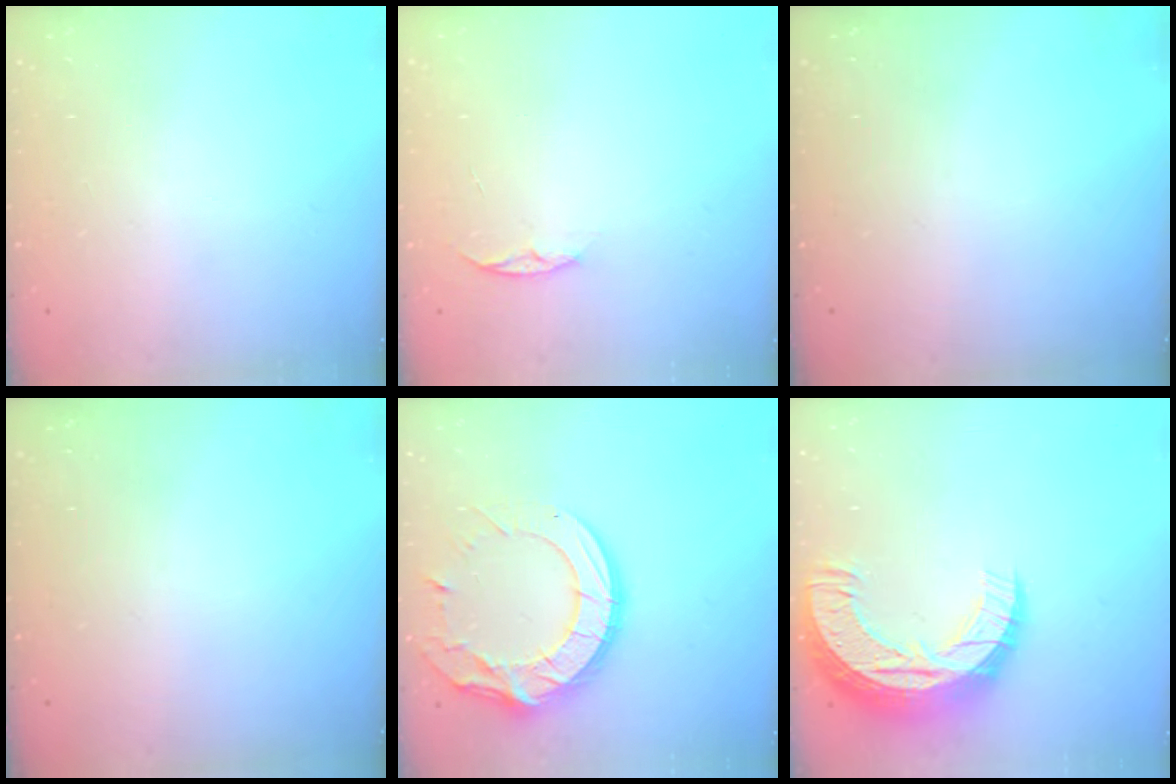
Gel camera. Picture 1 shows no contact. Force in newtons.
{"total": 4.5, "press": 4.5, "slide": 0.6}
{"total": 0.0}
{"total": 0.0}
{"total": 18.1, "press": 18.1, "slide": 1.3}
{"total": 16.4, "press": 16.4, "slide": 1.0}